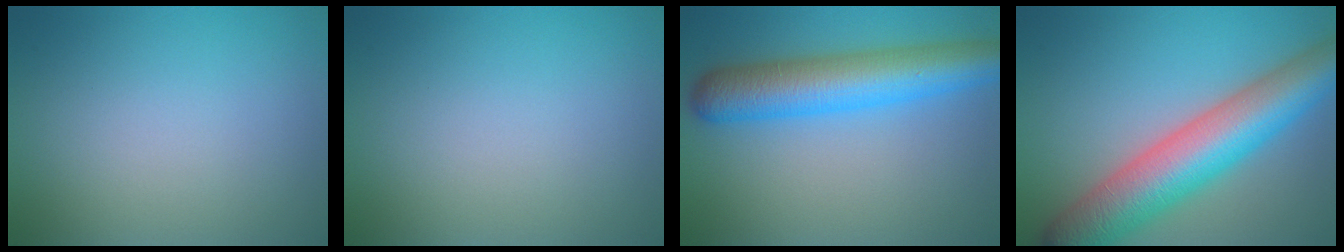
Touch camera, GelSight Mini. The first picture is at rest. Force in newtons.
{"total": 0.0}
{"total": 7.8, "press": 7.8, "slide": 0.1}
{"total": 10.4, "press": 10.4, "slide": 0.3}